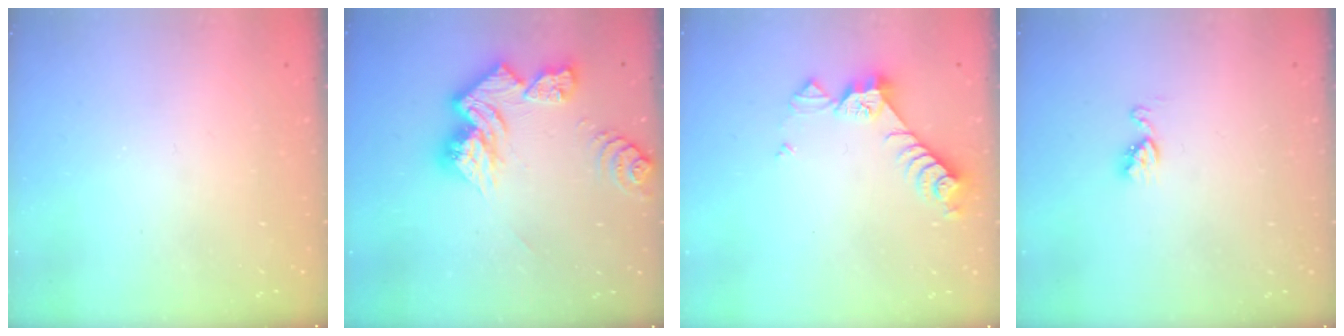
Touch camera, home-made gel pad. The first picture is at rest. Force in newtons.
{"total": 14.5, "press": 14.4, "slide": 1.5}
{"total": 8.2, "press": 8.1, "slide": 0.8}
{"total": 6.7, "press": 6.6, "slide": 0.6}